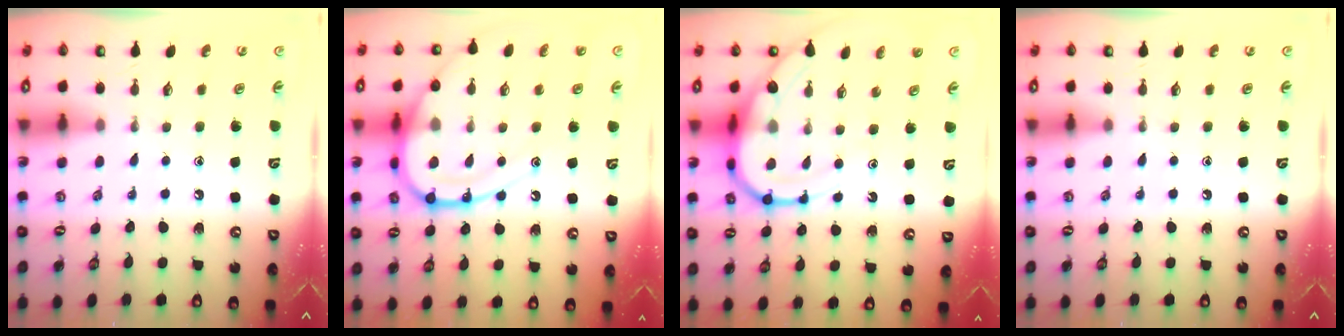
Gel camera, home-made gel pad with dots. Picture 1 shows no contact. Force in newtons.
{"total": 16.5, "press": 16.5, "slide": 0.8}
{"total": 13.8, "press": 13.8, "slide": 1.2}
{"total": 0.0}